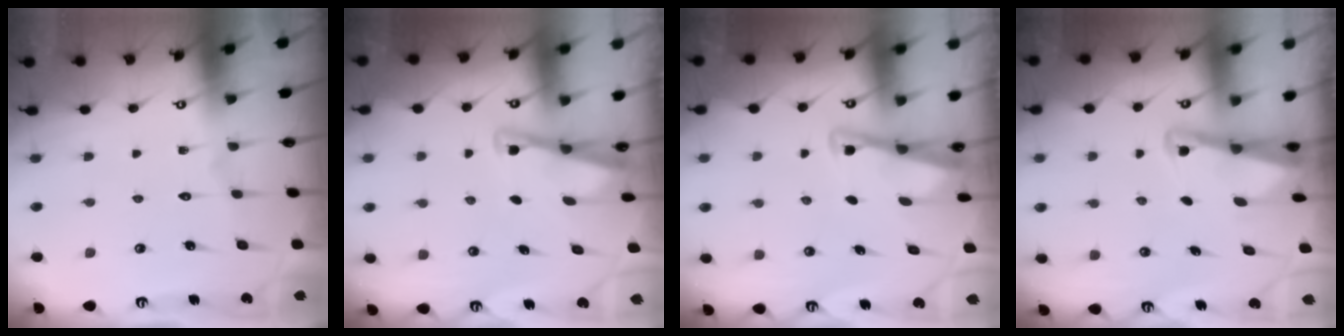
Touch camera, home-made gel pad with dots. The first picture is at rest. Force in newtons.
{"total": 2.9, "press": 2.9, "slide": 0.4}
{"total": 3.0, "press": 3.0, "slide": 0.3}
{"total": 2.7, "press": 2.7, "slide": 0.6}